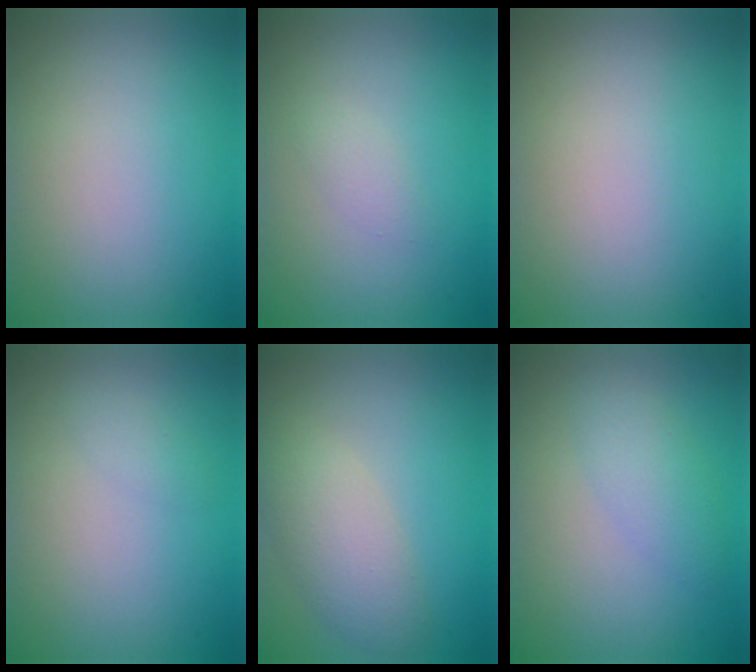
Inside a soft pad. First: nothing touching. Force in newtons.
{"total": 1.1, "press": 1.1, "slide": 0.1}
{"total": 0.0}
{"total": 0.9, "press": 0.9, "slide": 0.2}
{"total": 4.1, "press": 4.1, "slide": 0.3}
{"total": 2.5, "press": 2.5, "slide": 0.1}